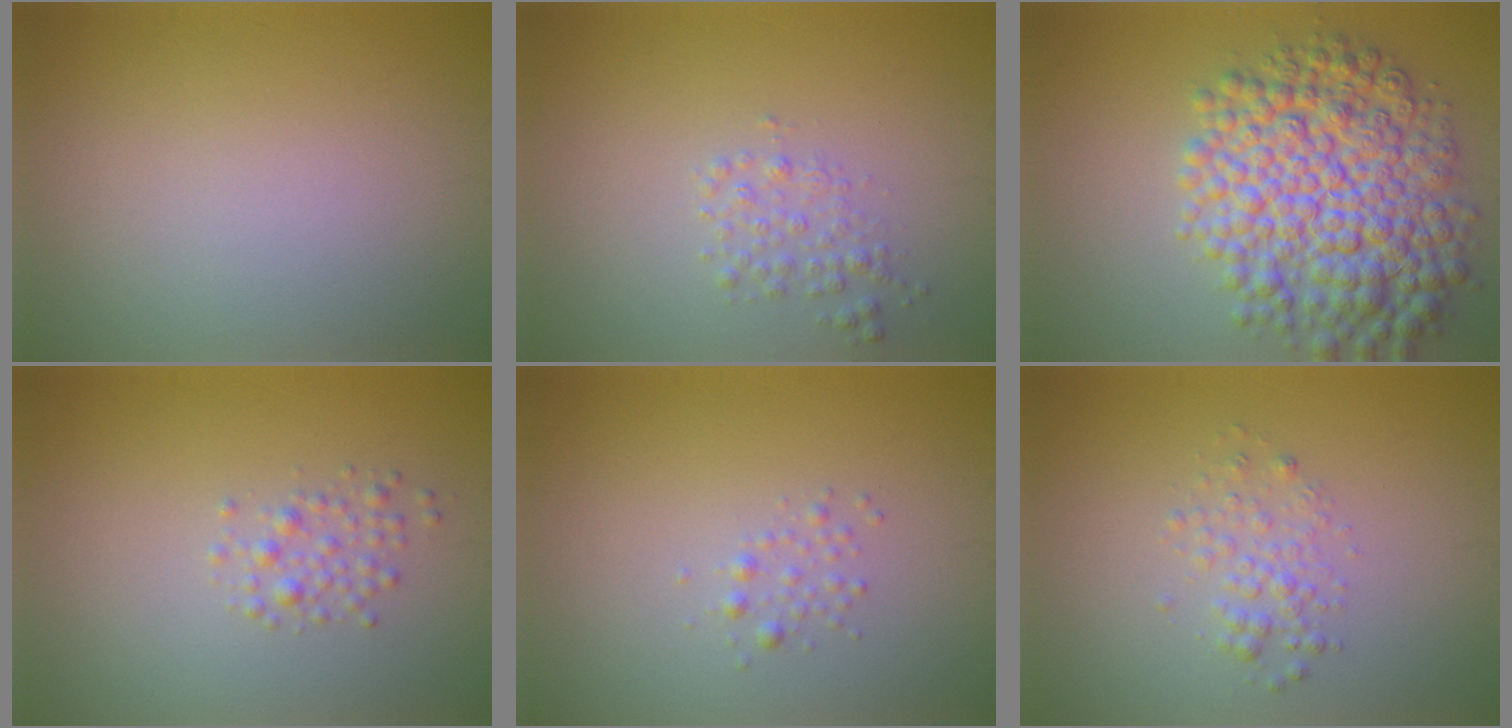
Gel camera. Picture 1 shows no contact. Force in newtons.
{"total": 1.7, "press": 1.7, "slide": 0.1}
{"total": 10.3, "press": 10.3, "slide": 0.2}
{"total": 1.6, "press": 1.6, "slide": 0.1}
{"total": 1.1, "press": 1.1, "slide": 0.0}
{"total": 1.9, "press": 1.9, "slide": 0.1}